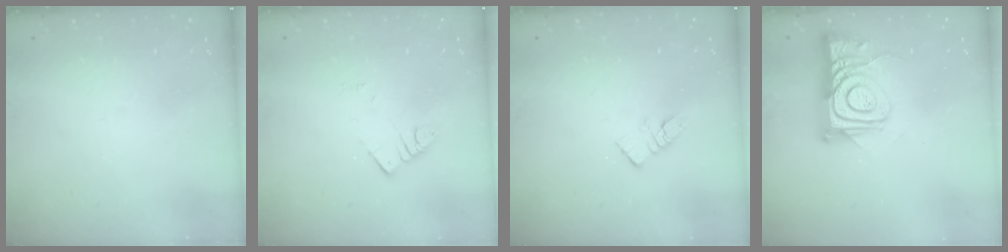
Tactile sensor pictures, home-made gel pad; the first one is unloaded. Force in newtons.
{"total": 2.6, "press": 2.6, "slide": 0.1}
{"total": 5.7, "press": 5.7, "slide": 0.2}
{"total": 11.6, "press": 11.5, "slide": 1.0}